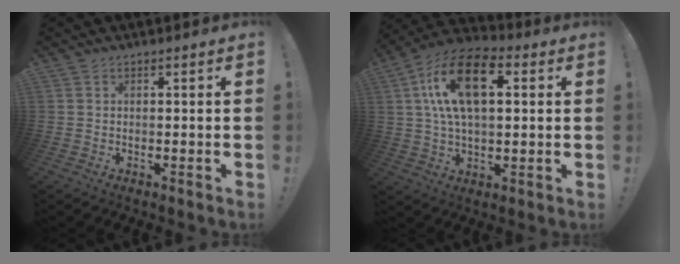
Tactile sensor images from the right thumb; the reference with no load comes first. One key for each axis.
{"total": 17.9, "fx": 4.7, "fy": 9.6, "fz": 14.3, "tx": -0.243, "ty": 0.005, "tz": 0.074}